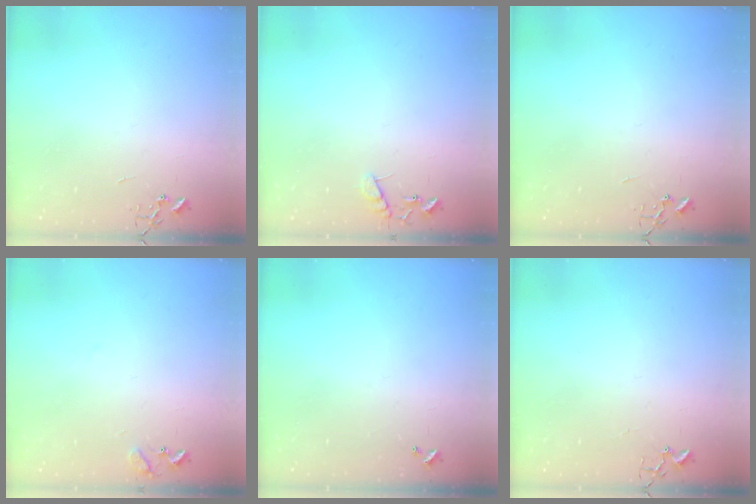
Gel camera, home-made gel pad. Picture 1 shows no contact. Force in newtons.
{"total": 8.8, "press": 8.8, "slide": 0.4}
{"total": 0.0}
{"total": 8.4, "press": 8.4, "slide": 0.5}
{"total": 0.0}
{"total": 1.9, "press": 1.9, "slide": 0.2}